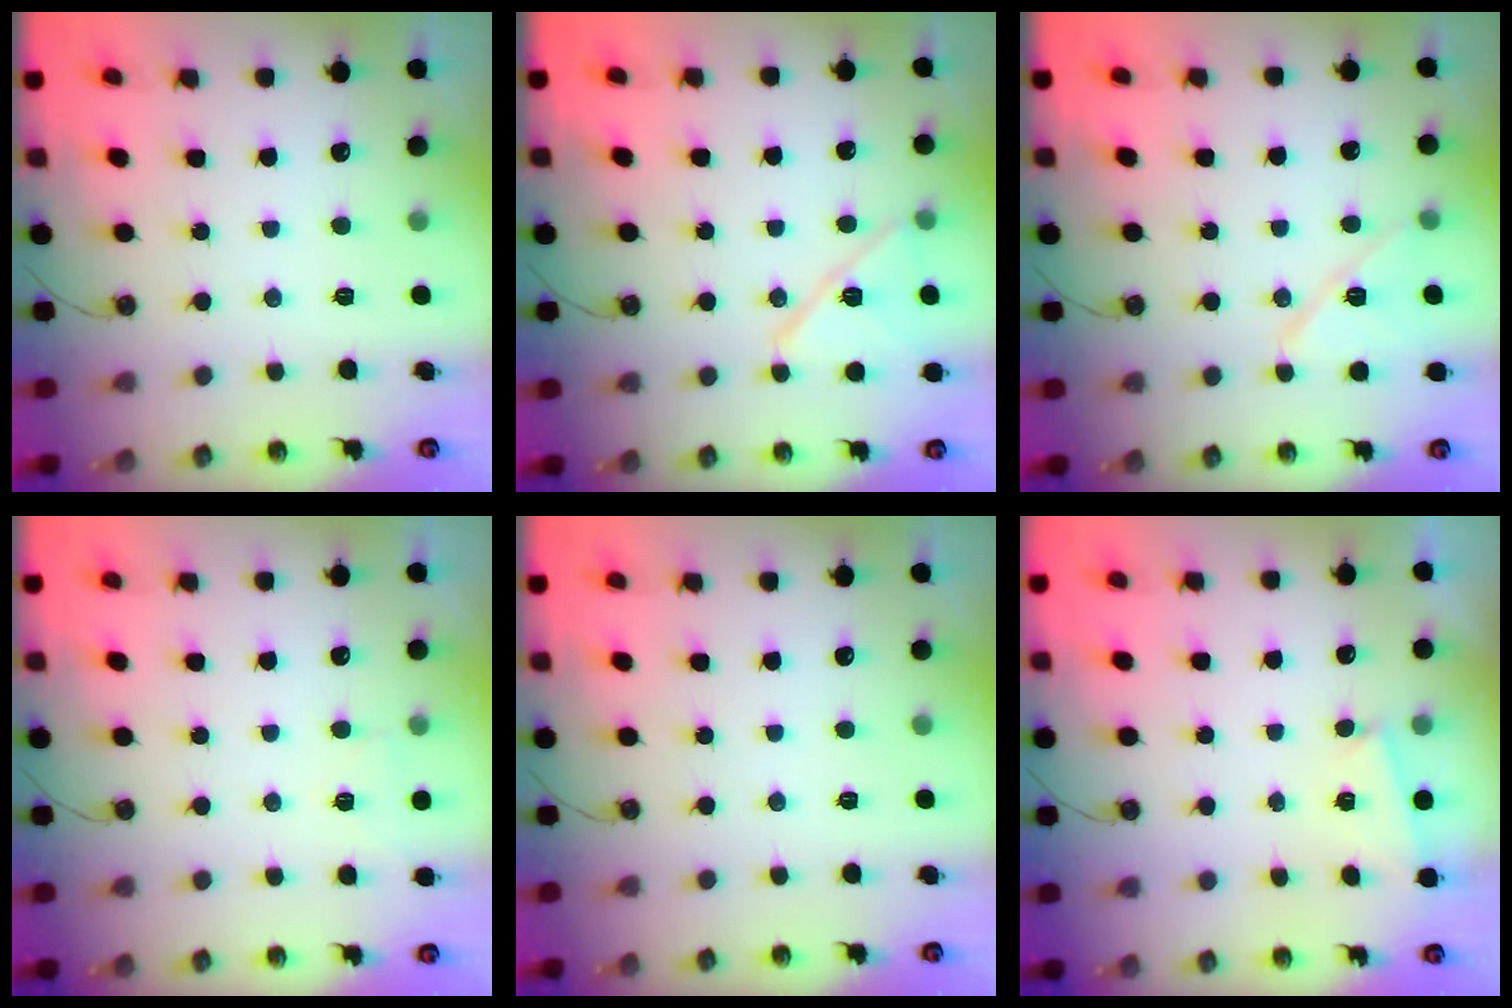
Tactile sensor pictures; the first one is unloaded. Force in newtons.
{"total": 13.2, "press": 13.2, "slide": 0.6}
{"total": 11.0, "press": 10.9, "slide": 0.9}
{"total": 4.0, "press": 3.2, "slide": 2.5}
{"total": 0.0}
{"total": 1.7, "press": 1.3, "slide": 1.0}